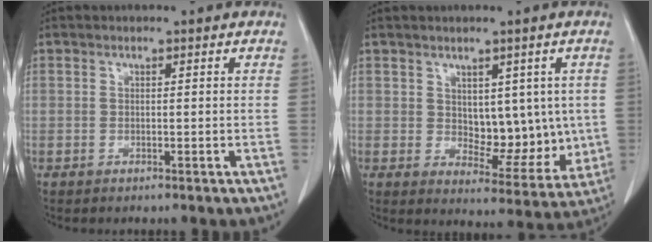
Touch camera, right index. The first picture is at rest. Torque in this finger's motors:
{"motor_torque": [0.15, 0.14, 0.11, 0.01]}